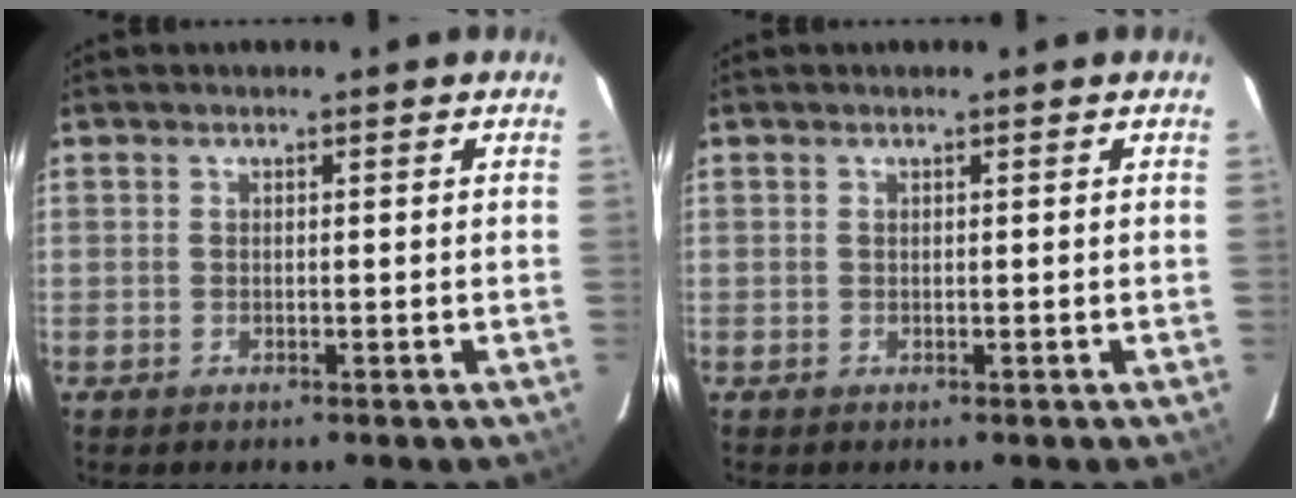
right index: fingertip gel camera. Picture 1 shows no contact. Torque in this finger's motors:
{"motor_torque": [-0.09, -0.03, 0.12, 0.01]}